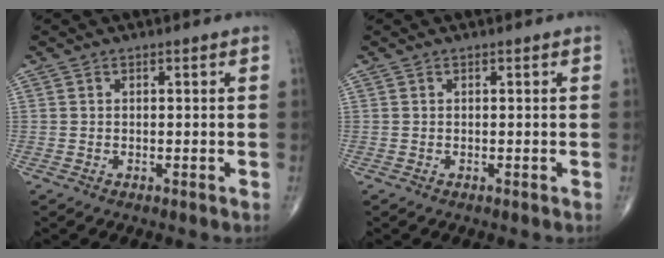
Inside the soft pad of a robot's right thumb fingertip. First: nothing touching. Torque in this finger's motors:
{"motor_torque": [0.00, 0.00, 0.00, 0.00, 0.00]}